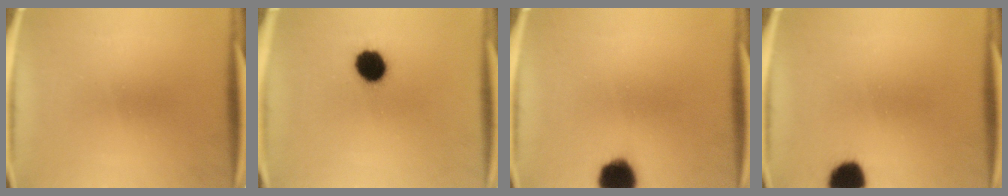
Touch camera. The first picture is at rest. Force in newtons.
{"total": 8.9}
{"total": 9.3}
{"total": 8.0}